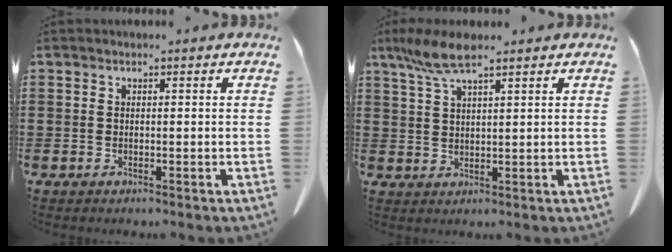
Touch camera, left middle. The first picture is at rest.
{"total": 5.9, "force": [3.9, 1.2, 4.3], "torque": [-0.100, -0.002, 0.068]}